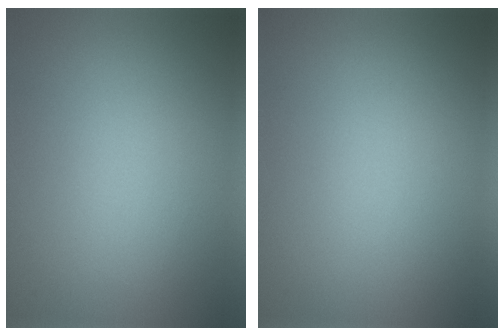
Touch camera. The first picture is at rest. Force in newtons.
{"total": 0.0}